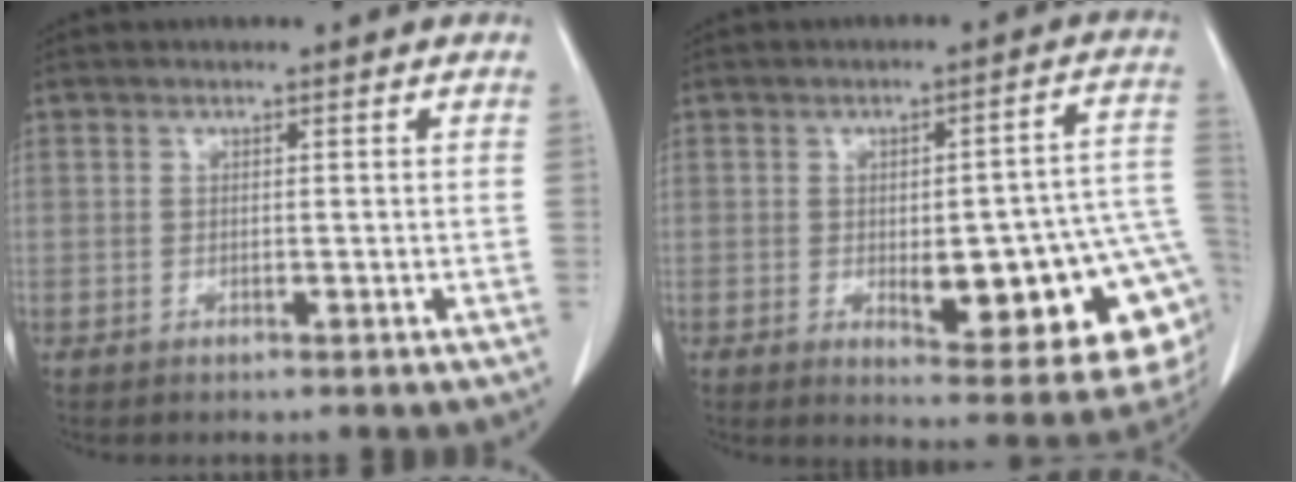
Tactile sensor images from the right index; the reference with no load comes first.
{"total": 18.7, "force": [-3.6, 5.0, 17.7], "torque": [-0.137, 0.020, -0.024]}